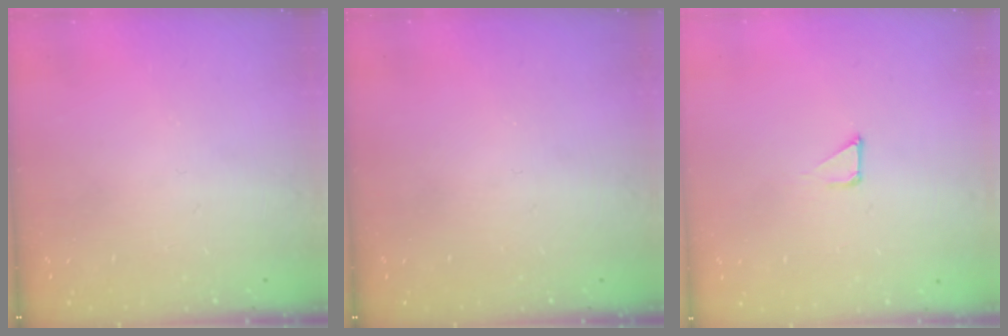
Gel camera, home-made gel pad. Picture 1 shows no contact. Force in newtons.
{"total": 0.0}
{"total": 1.3, "press": 1.3, "slide": 0.0}